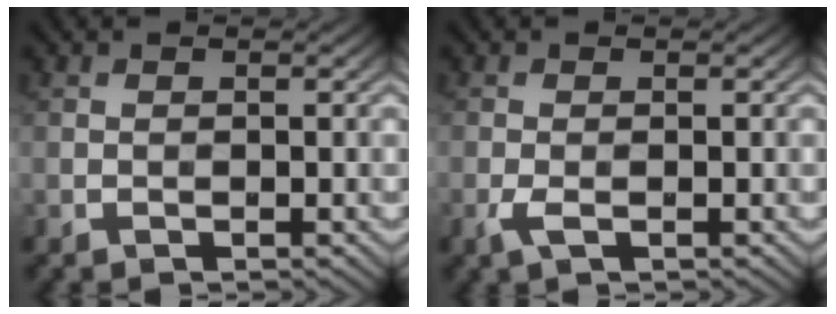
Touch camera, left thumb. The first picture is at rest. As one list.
[{"total": 2.2, "force": [-1.1, 0.7, 1.7], "torque": [-0.043, -0.004, -0.025]}]